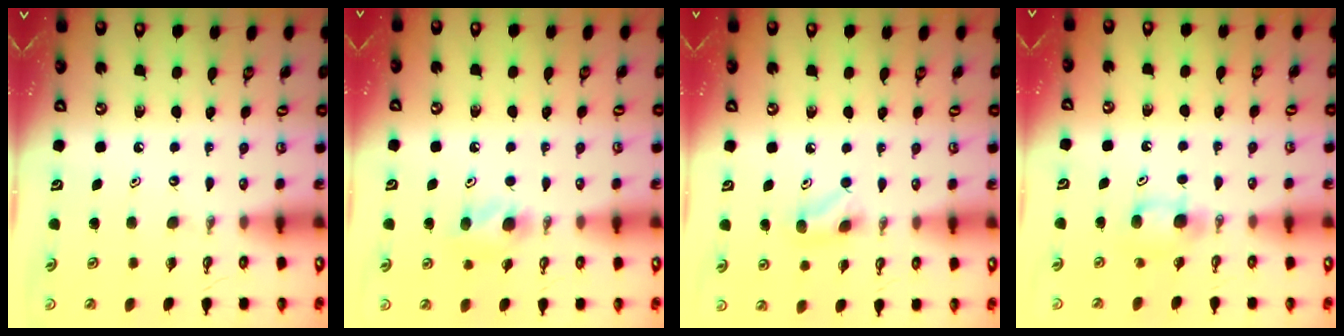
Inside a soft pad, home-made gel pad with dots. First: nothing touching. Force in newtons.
{"total": 7.5, "press": 6.6, "slide": 3.5}
{"total": 5.7, "press": 5.5, "slide": 1.5}
{"total": 4.4, "press": 4.4, "slide": 0.7}